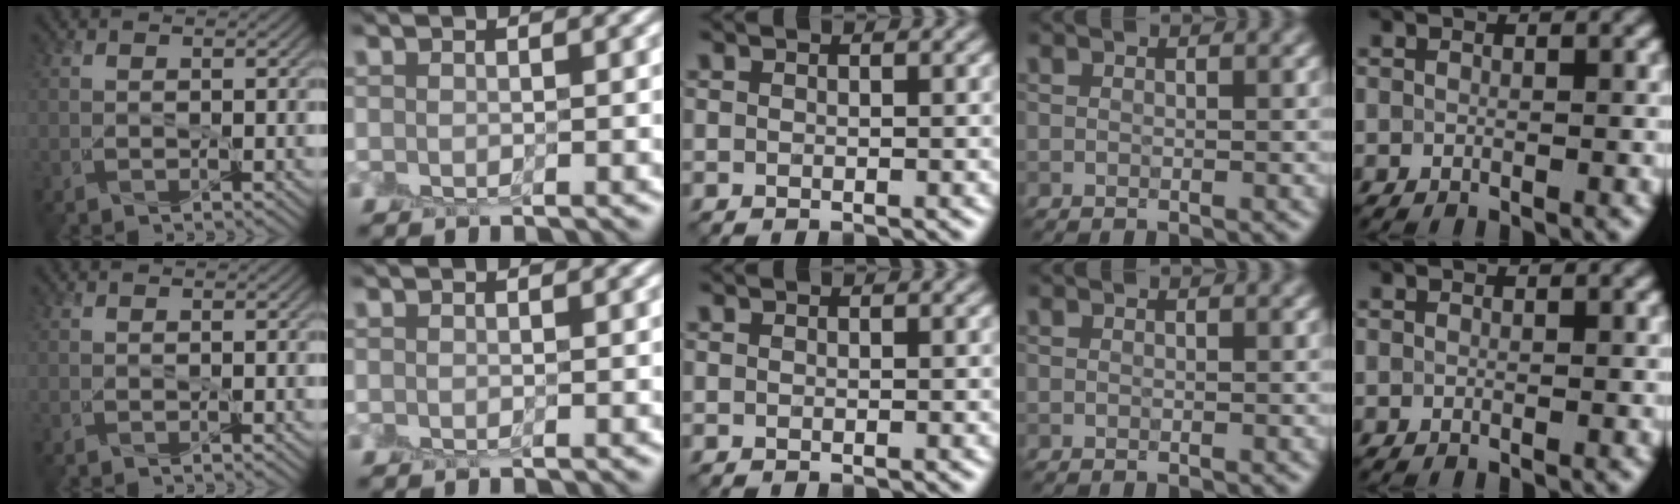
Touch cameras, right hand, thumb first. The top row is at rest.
{}